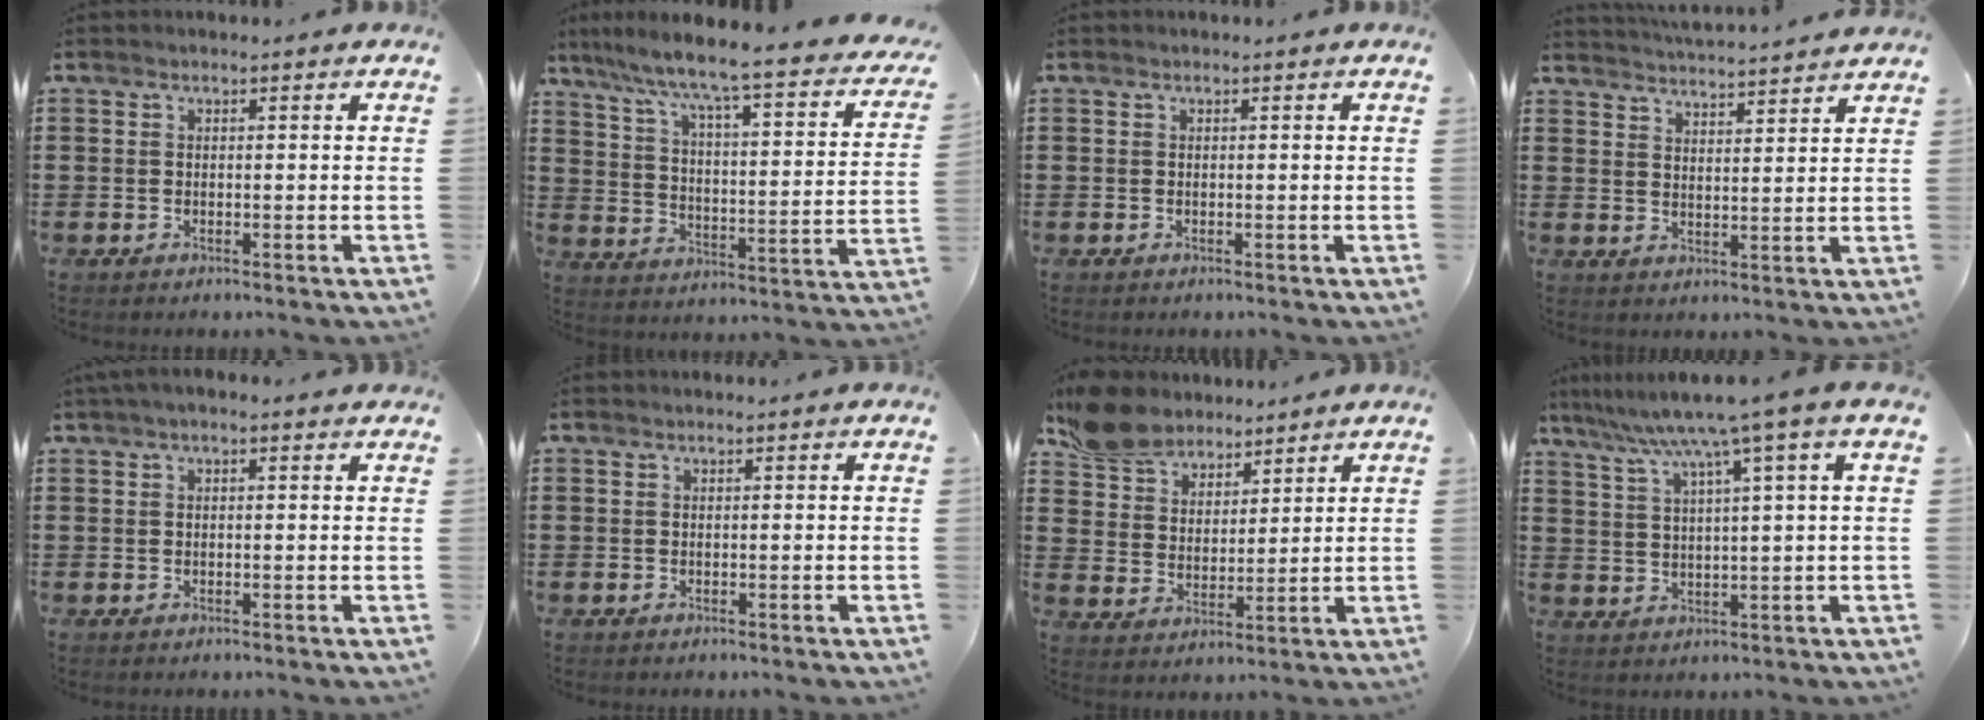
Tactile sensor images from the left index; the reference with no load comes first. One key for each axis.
{"total": 5.9, "fx": 4.8, "fy": -0.5, "fz": 3.4, "tx": -0.090, "ty": -0.051, "tz": 0.066}
{"total": 0.0}
{"total": 3.7, "fx": 3.7, "fy": -0.7, "fz": 0.1, "tx": -0.016, "ty": -0.026, "tz": 0.064}
{"total": 0.9, "fx": 0.4, "fy": 0.2, "fz": 0.8, "tx": -0.017, "ty": 0.004, "tz": 0.006}
{"total": 0.0}
{"total": 8.3, "fx": 7.3, "fy": 3.6, "fz": 1.8, "tx": -0.071, "ty": -0.012, "tz": 0.143}
{"total": 7.4, "fx": 4.8, "fy": -0.8, "fz": 5.6, "tx": -0.126, "ty": -0.026, "tz": 0.076}